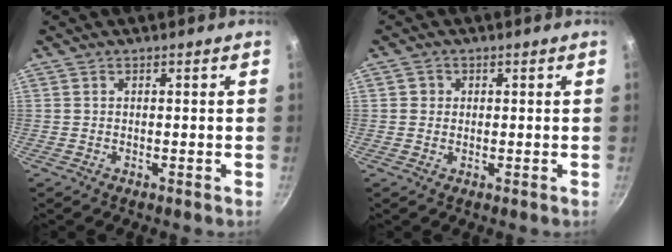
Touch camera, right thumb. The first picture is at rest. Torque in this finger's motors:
{"motor_torque": [-0.56, 0.46, 0.11, 0.22, 0.02]}